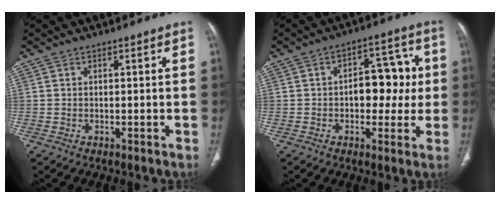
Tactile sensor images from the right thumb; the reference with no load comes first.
{"total": 10.5, "force": [0.0, 6.6, 8.1], "torque": [-0.060, 0.029, -0.002]}